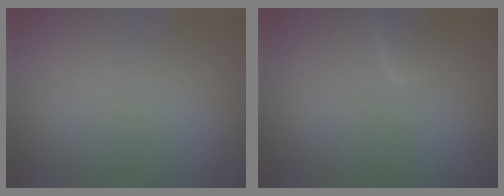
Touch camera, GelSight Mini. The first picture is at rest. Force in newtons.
{"total": 2.4, "press": 2.4, "slide": 0.1}